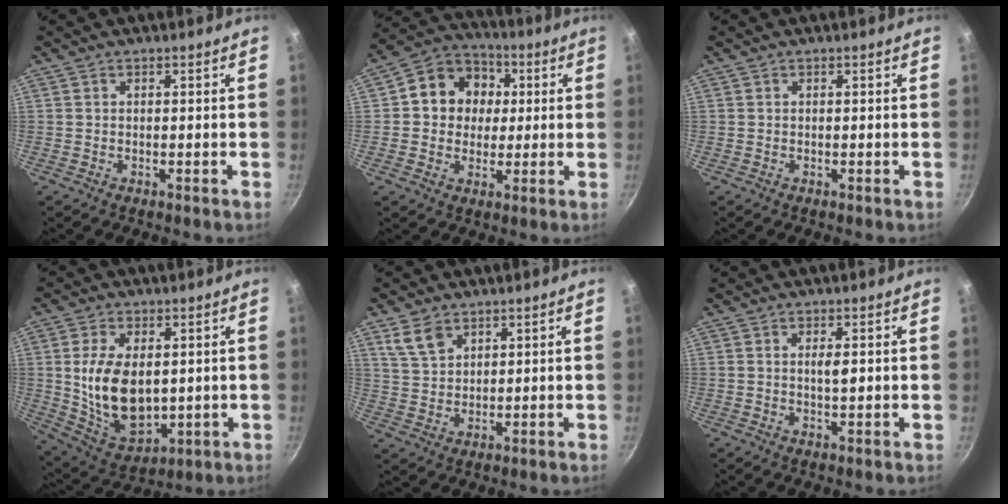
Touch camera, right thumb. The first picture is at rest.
{"total": 12.0, "force": [1.8, 10.5, 5.5], "torque": [-0.059, 0.014, 0.013]}
{"total": 0.0}
{"total": 14.8, "force": [1.5, 9.0, 11.7], "torque": [-0.193, -0.025, 0.050]}
{"total": 5.9, "force": [3.6, 3.6, 2.9], "torque": [-0.042, -0.013, 0.076]}
{"total": 2.1, "force": [0.4, 0.5, 2.0], "torque": [-0.029, -0.003, 0.007]}